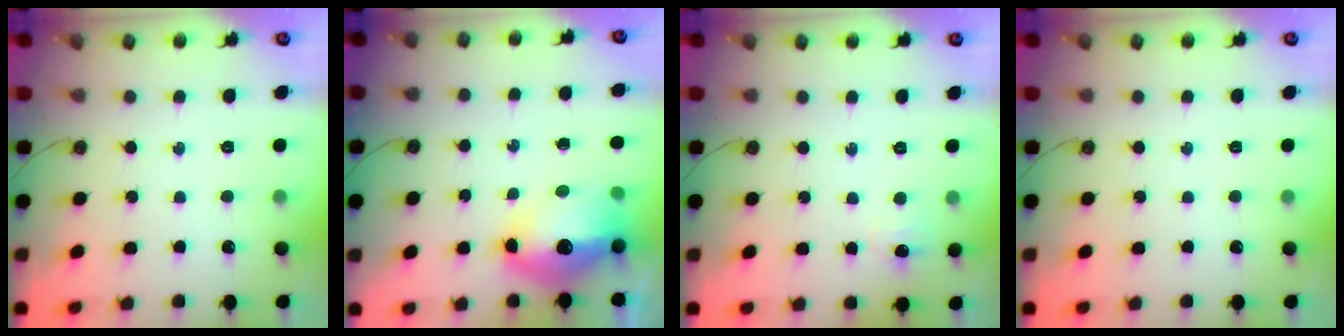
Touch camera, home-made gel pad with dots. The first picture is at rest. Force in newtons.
{"total": 14.8, "press": 14.7, "slide": 1.6}
{"total": 3.6, "press": 3.5, "slide": 0.8}
{"total": 0.0}